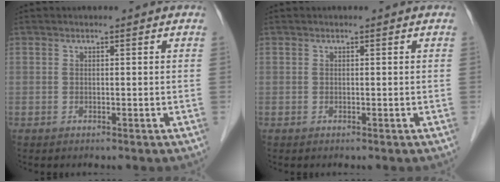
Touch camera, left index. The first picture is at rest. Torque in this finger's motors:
{"motor_torque": [-0.05, 0.05, 0.00, 0.00]}